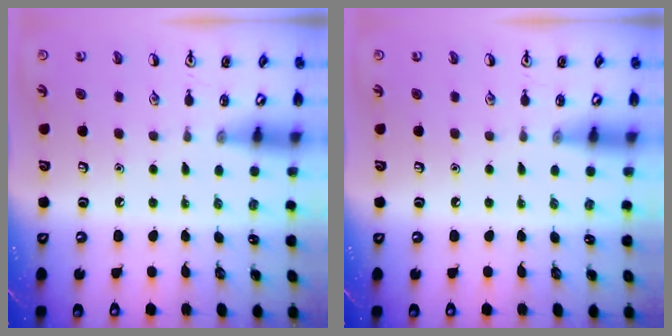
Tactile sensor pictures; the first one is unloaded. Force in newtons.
{"total": 0.0}